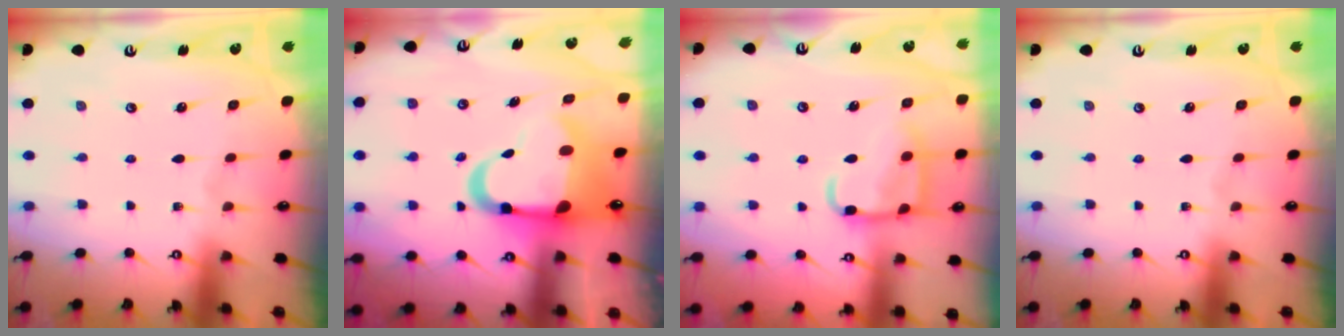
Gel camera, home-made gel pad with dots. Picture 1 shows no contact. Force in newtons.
{"total": 11.9, "press": 11.8, "slide": 1.7}
{"total": 12.3, "press": 12.2, "slide": 1.3}
{"total": 0.0}